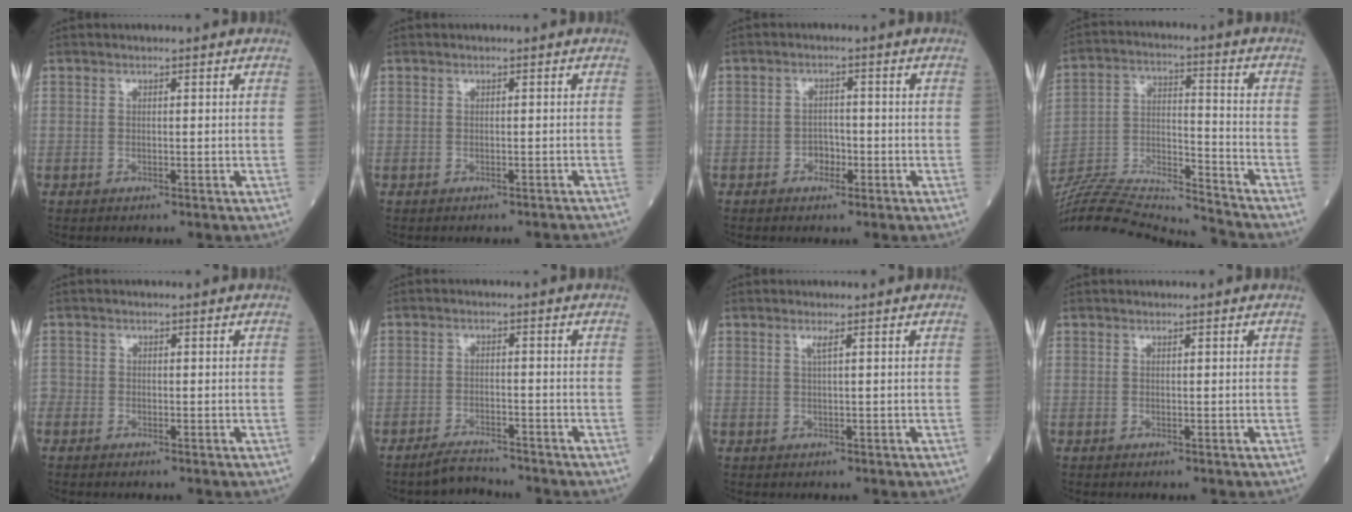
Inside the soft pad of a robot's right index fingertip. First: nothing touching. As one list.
[{"total": 2.5, "force": [-2.4, 0.2, 0.6], "torque": [-0.010, -0.008, -0.027]}, {"total": 2.3, "force": [-1.0, 1.6, 1.2], "torque": [-0.013, 0.008, -0.018]}, {"total": 21.9, "force": [-20.8, -0.5, 6.7], "torque": [-0.148, -0.010, -0.349]}, {"total": 1.4, "force": [-0.6, 1.2, 0.3], "torque": [-0.004, 0.003, -0.016]}, {"total": 3.1, "force": [-3.1, 0.2, 0.2], "torque": [-0.007, -0.013, -0.053]}, {"total": 1.1, "force": [0.5, -0.2, 0.9], "torque": [-0.025, -0.002, 0.011]}, {"total": 0.0}]